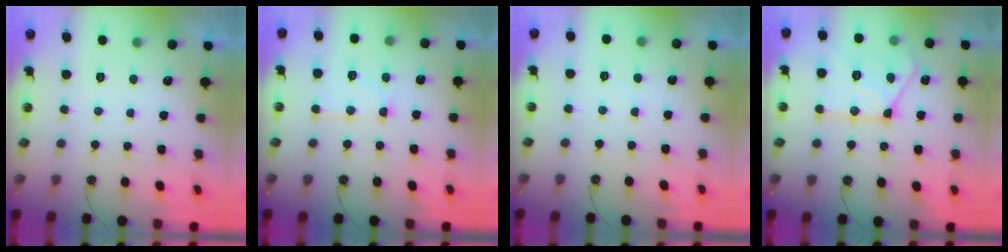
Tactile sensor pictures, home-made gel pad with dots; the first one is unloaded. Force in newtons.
{"total": 10.0, "press": 10.0, "slide": 0.8}
{"total": 2.2, "press": 2.2, "slide": 0.4}
{"total": 17.7, "press": 17.7, "slide": 1.8}